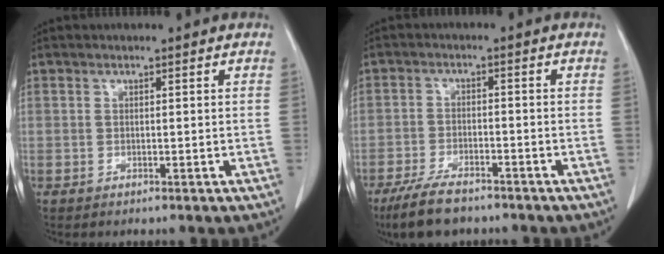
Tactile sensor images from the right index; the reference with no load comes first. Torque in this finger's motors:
{"motor_torque": [-0.13, -0.10, -0.18, -0.09]}